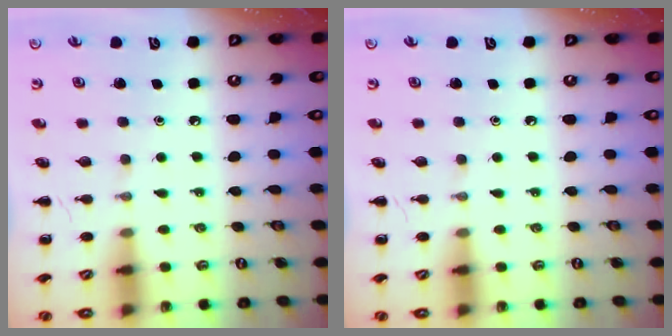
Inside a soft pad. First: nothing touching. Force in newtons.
{"total": 0.0}